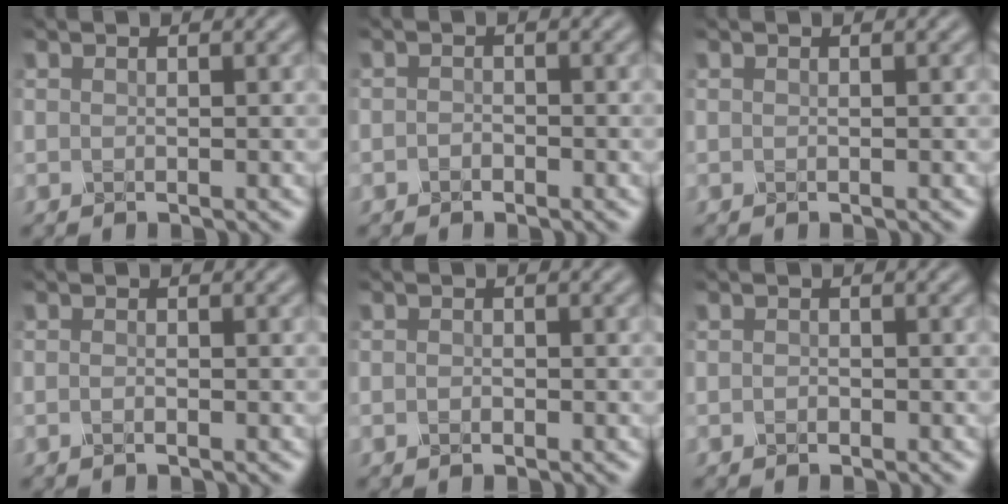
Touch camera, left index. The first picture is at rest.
{"total": 0.8, "force": [-0.4, 0.6, 0.4], "torque": [-0.007, -0.001, -0.010]}
{"total": 0.0}
{"total": 0.7, "force": [-0.3, 0.2, 0.6], "torque": [-0.012, -0.002, -0.006]}
{"total": 0.8, "force": [-0.3, 0.5, 0.5], "torque": [-0.010, -0.001, -0.006]}
{"total": 0.6, "force": [-0.2, 0.5, 0.3], "torque": [-0.005, -0.002, -0.005]}